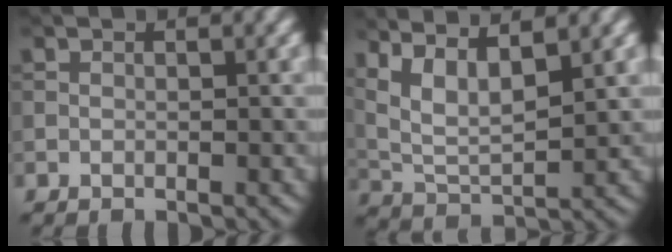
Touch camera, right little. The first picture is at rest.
{"total": 7.5, "force": [4.2, 2.7, 5.6], "torque": [-0.120, 0.016, 0.071]}